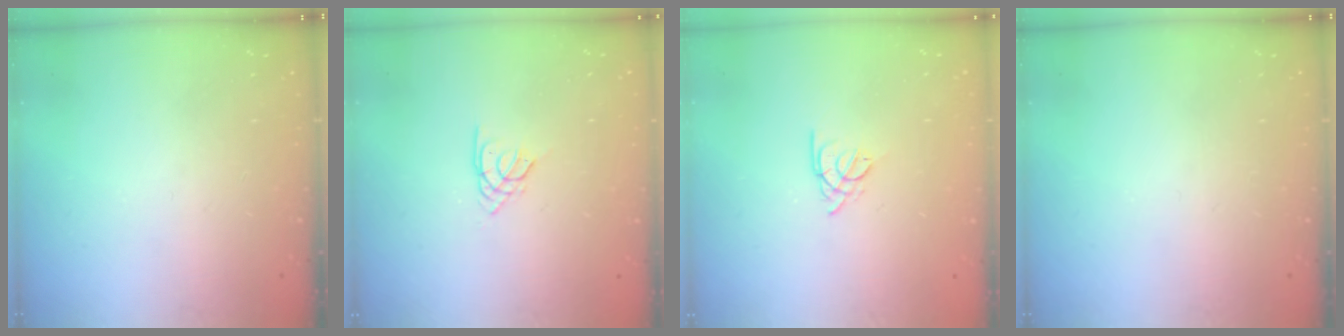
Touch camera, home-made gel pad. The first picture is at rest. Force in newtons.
{"total": 2.5, "press": 2.4, "slide": 0.5}
{"total": 2.7, "press": 2.6, "slide": 0.5}
{"total": 0.0}